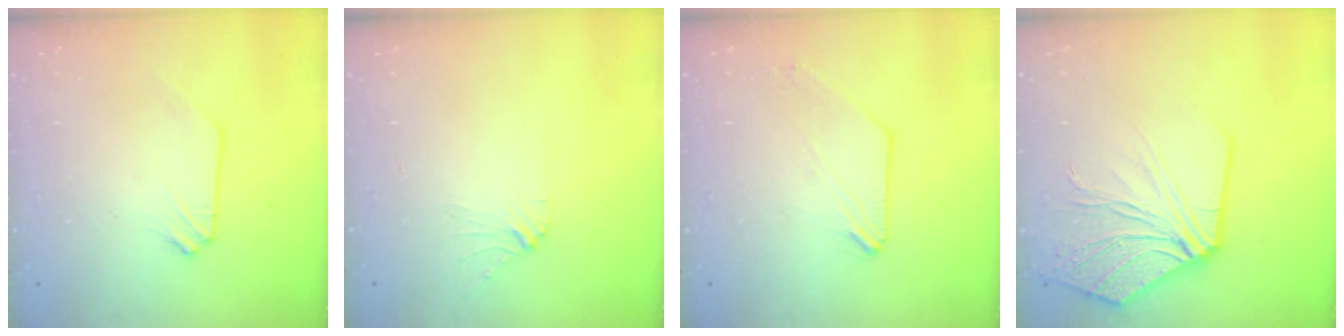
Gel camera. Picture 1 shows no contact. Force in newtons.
{"total": 3.1, "press": 3.0, "slide": 0.8}
{"total": 0.0}
{"total": 10.3, "press": 10.2, "slide": 1.4}